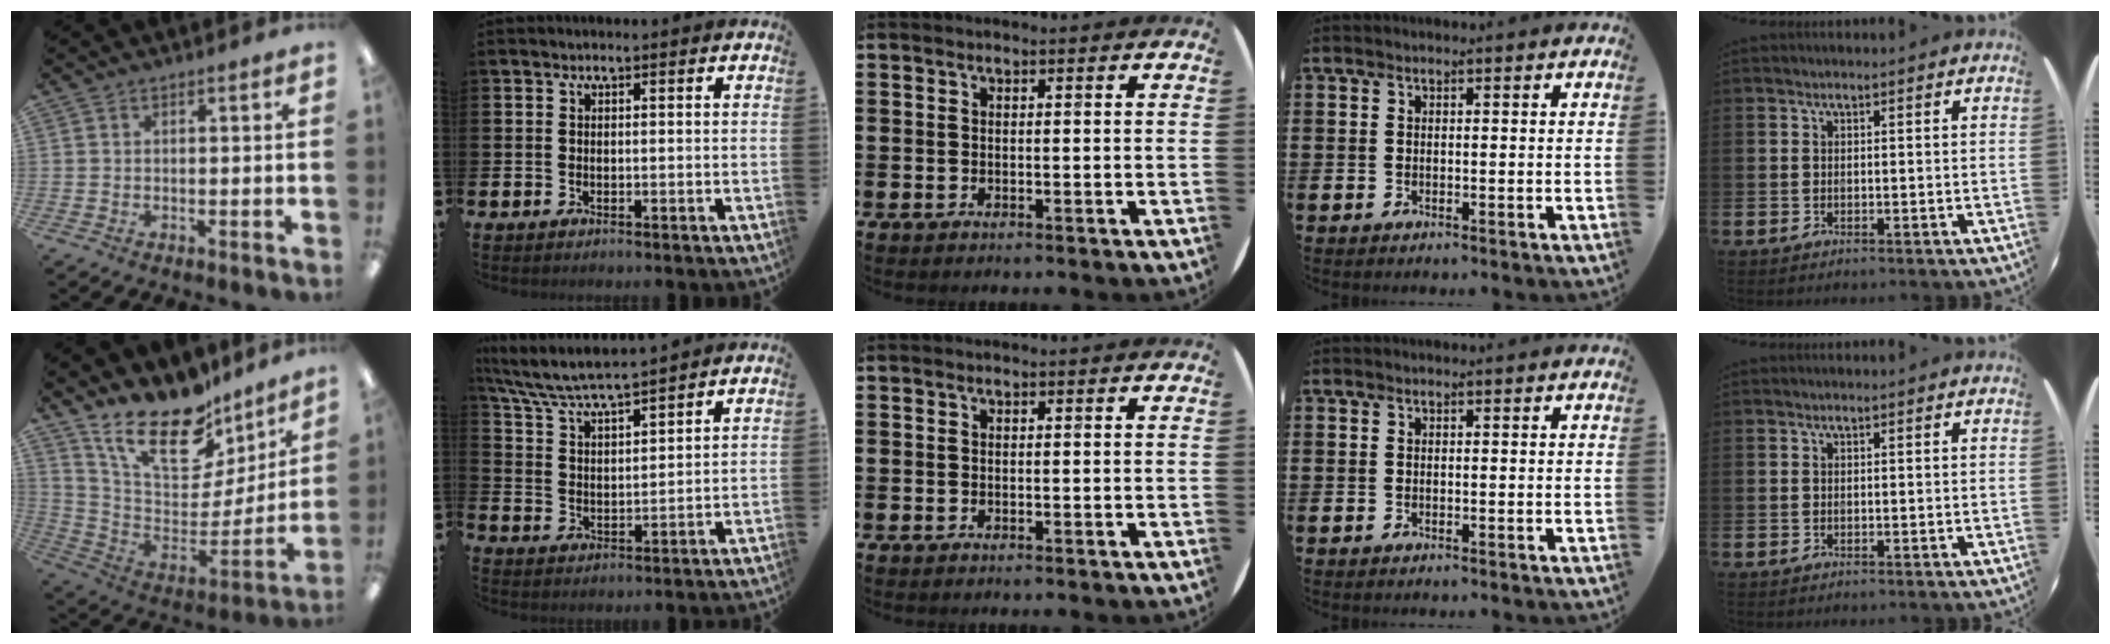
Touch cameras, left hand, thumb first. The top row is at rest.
{"thumb": {"total": 22.4, "force": [16.8, 9.5, 11.4], "torque": [-0.203, -0.119, 0.299]}, "index": {"total": 6.5, "force": [6.2, 0.2, 1.8], "torque": [-0.064, -0.041, 0.107]}}